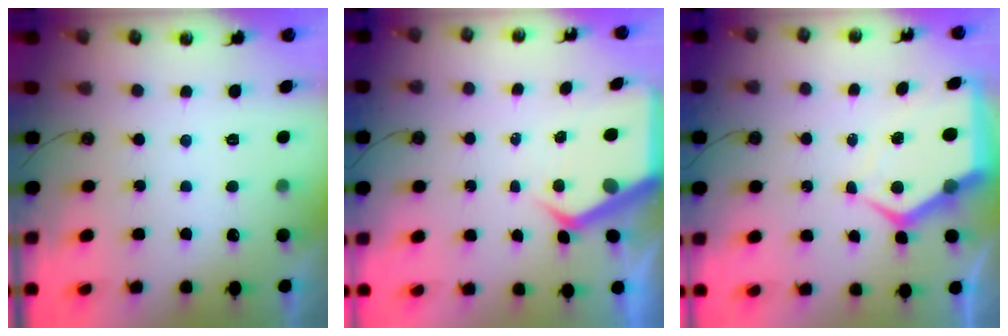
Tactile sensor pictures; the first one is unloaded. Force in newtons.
{"total": 6.3, "press": 6.3, "slide": 0.6}
{"total": 9.7, "press": 9.6, "slide": 1.2}